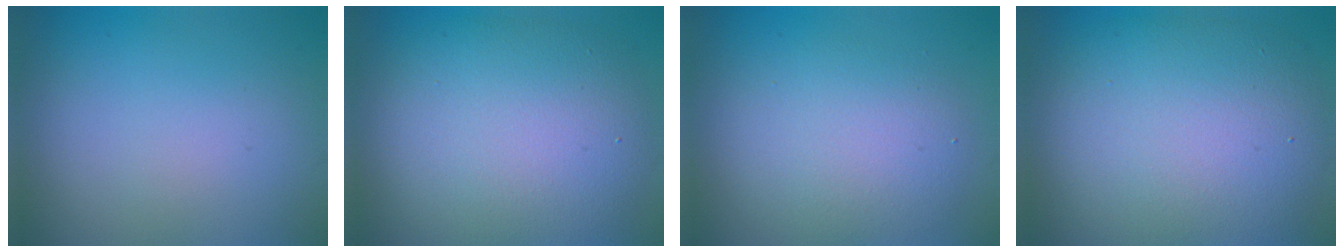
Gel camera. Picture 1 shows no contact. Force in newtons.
{"total": 9.7, "press": 9.7, "slide": 0.4}
{"total": 5.5, "press": 5.5, "slide": 0.4}
{"total": 10.7, "press": 10.7, "slide": 0.5}